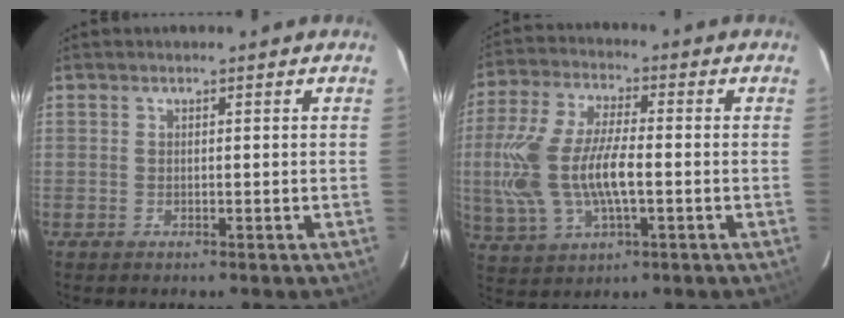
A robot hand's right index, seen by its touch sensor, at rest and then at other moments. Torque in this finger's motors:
{"motor_torque": [1.74, -0.40, 1.05, 0.21]}